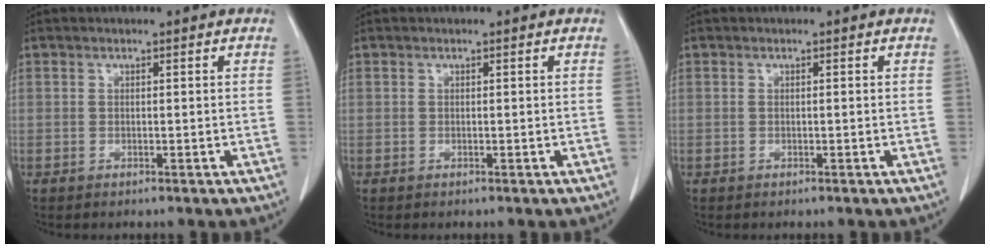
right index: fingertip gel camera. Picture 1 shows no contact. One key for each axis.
{"total": 0.0}
{"total": 0.0}